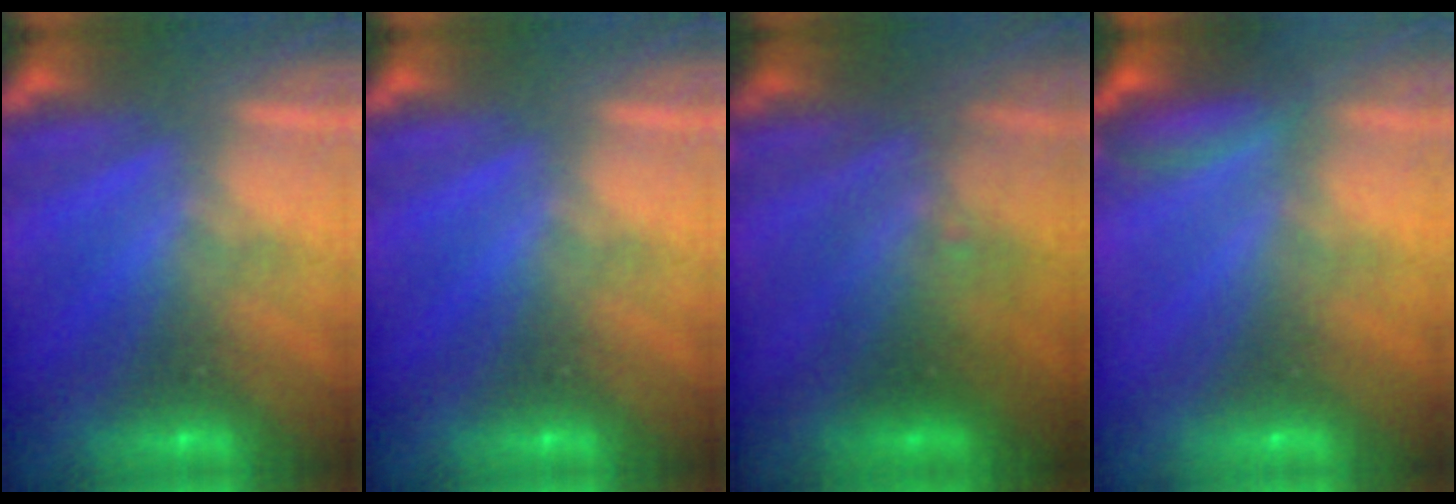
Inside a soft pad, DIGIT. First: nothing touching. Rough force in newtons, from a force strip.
{"total": 0.0}
{"total": 2.3}
{"total": 2.6}